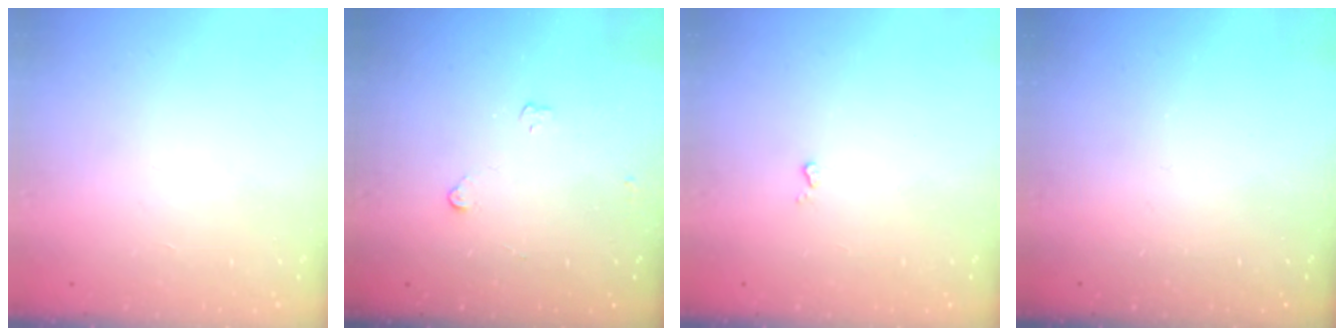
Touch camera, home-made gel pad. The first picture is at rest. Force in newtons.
{"total": 3.3, "press": 3.3, "slide": 0.5}
{"total": 3.3, "press": 3.2, "slide": 0.5}
{"total": 0.0}